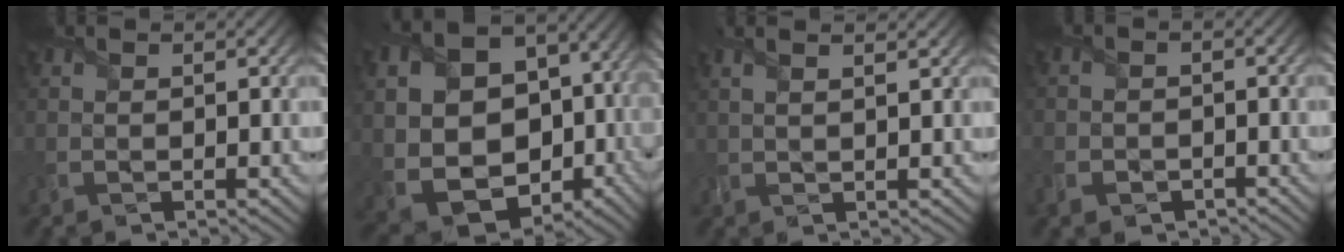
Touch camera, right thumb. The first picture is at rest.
{"total": 17.7, "force": [-1.4, 14.0, 10.7], "torque": [-0.236, -0.033, 0.022]}
{"total": 3.5, "force": [2.2, 0.7, 2.7], "torque": [-0.031, 0.018, 0.013]}
{"total": 2.8, "force": [-2.0, 1.9, 0.6], "torque": [-0.014, -0.008, -0.044]}